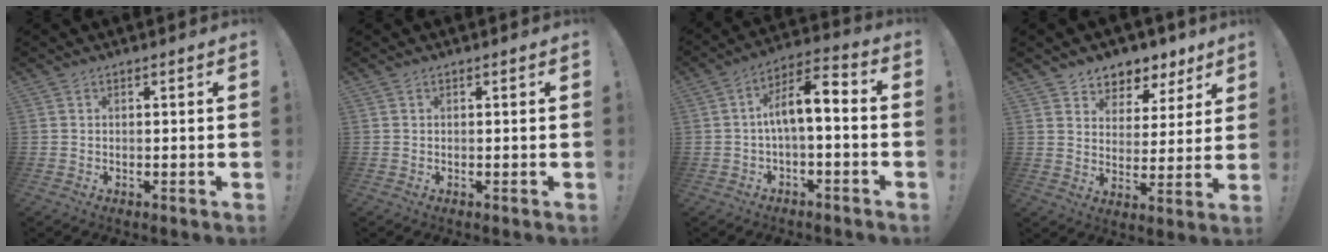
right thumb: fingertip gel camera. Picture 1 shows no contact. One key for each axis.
{"total": 0.0}
{"total": 9.3, "fx": 0.1, "fy": 3.1, "fz": 8.8, "tx": -0.143, "ty": 0.008, "tz": 0.001}
{"total": 6.6, "fx": 4.5, "fy": 4.8, "fz": 0.7, "tx": -0.010, "ty": -0.039, "tz": 0.088}